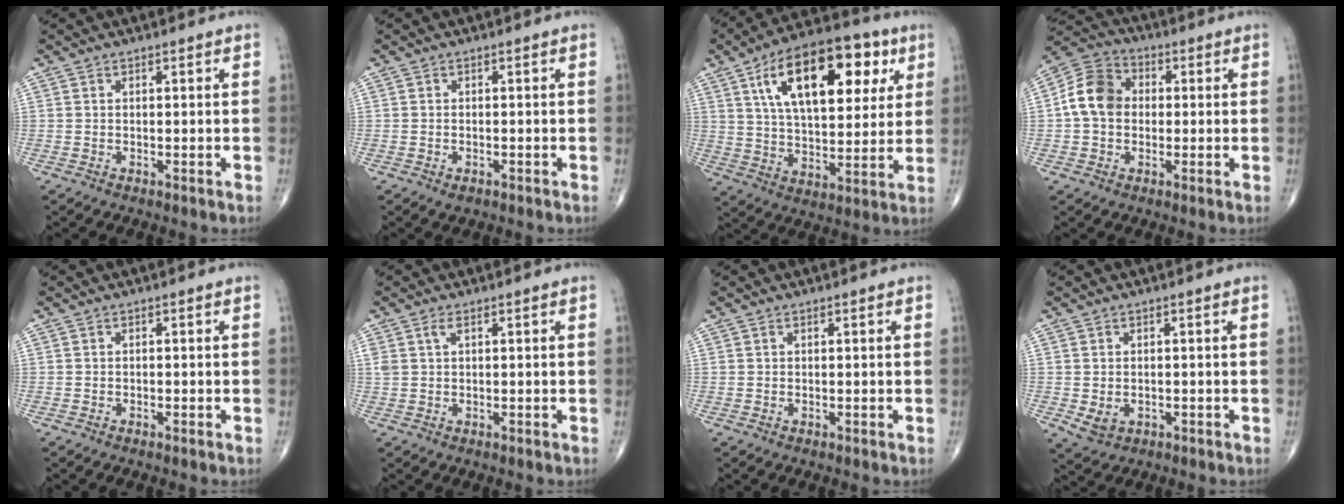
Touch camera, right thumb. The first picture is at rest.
{"total": 1.3, "force": [-0.7, 0.8, 0.7], "torque": [-0.007, 0.004, -0.006]}
{"total": 22.7, "force": [8.9, 11.3, 17.6], "torque": [-0.249, -0.011, 0.142]}
{"total": 9.7, "force": [0.3, 7.7, 5.9], "torque": [-0.099, 0.027, -0.007]}
{"total": 0.0}
{"total": 1.9, "force": [0.9, 0.8, 1.4], "torque": [-0.039, 0.008, 0.023]}
{"total": 0.0}
{"total": 3.1, "force": [-0.6, 2.4, 1.9], "torque": [-0.029, -0.002, 0.002]}